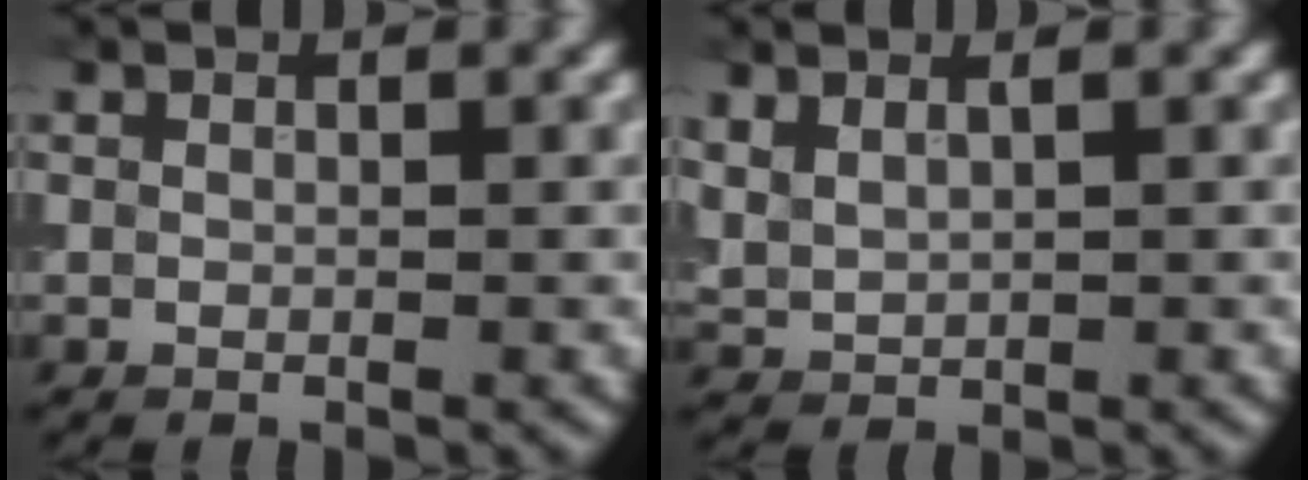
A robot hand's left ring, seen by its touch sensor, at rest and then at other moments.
{"total": 1.4, "force": [1.0, 0.6, 0.8], "torque": [-0.026, -0.001, 0.025]}